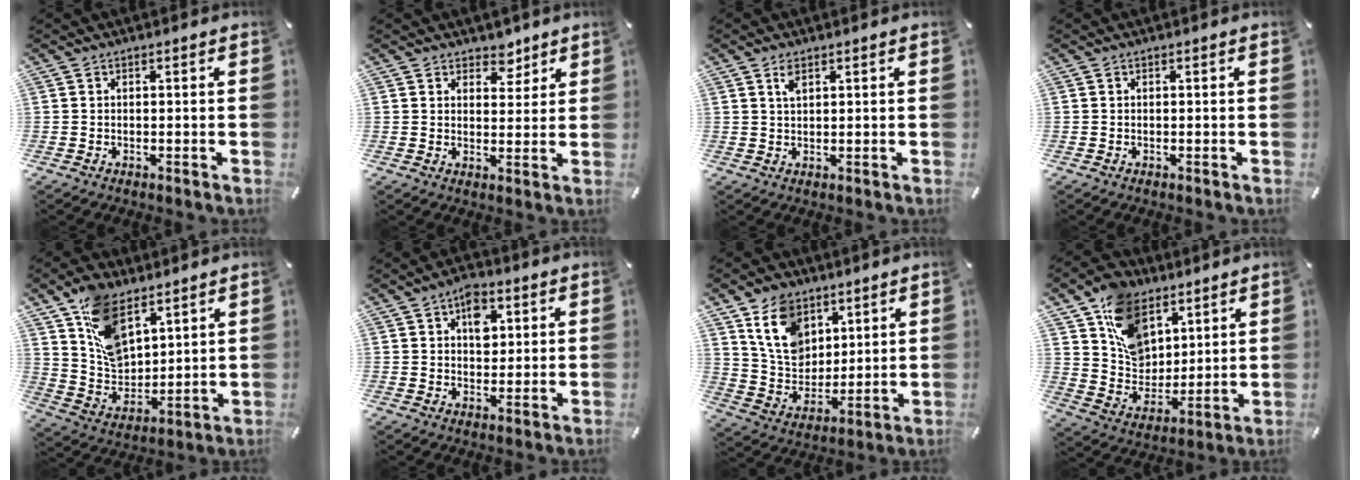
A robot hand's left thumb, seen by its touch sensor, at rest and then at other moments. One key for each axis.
{"total": 5.1, "fx": 3.7, "fy": 3.4, "fz": 1.0, "tx": 0.005, "ty": -0.022, "tz": 0.060}
{"total": 2.4, "fx": 1.4, "fy": 1.0, "fz": 1.7, "tx": -0.038, "ty": 0.001, "tz": 0.025}
{"total": 0.0}
{"total": 13.6, "fx": 7.7, "fy": 8.4, "fz": 7.5, "tx": -0.143, "ty": -0.033, "tz": 0.152}
{"total": 6.8, "fx": 2.5, "fy": 4.7, "fz": 4.2, "tx": -0.042, "ty": -0.006, "tz": 0.037}
{"total": 13.0, "fx": 7.0, "fy": 9.7, "fz": 5.0, "tx": -0.115, "ty": -0.029, "tz": 0.140}
{"total": 13.7, "fx": 7.7, "fy": 10.1, "fz": 5.2, "tx": -0.108, "ty": -0.039, "tz": 0.155}